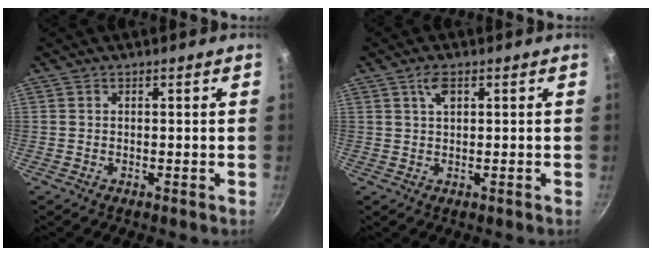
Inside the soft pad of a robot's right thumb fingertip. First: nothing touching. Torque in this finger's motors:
{"motor_torque": [0.11, -0.30, 0.40, -0.06, 0.00]}